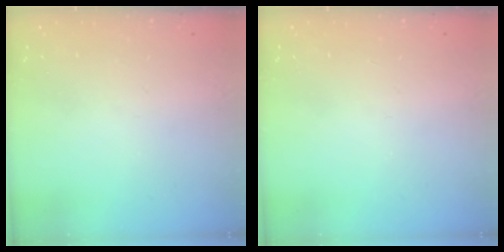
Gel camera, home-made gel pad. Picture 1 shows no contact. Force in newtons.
{"total": 0.0}